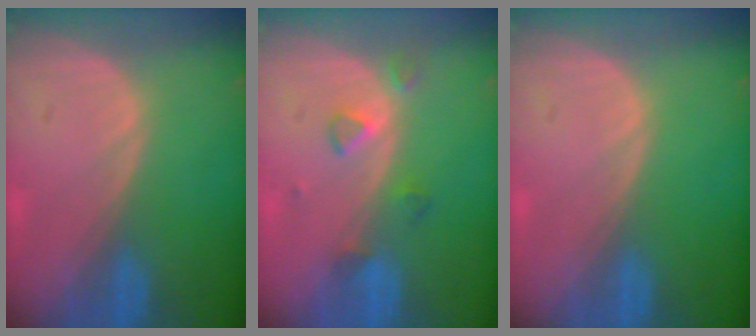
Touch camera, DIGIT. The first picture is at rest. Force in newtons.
{"total": 3.2, "press": 3.1, "slide": 0.8}
{"total": 0.0}